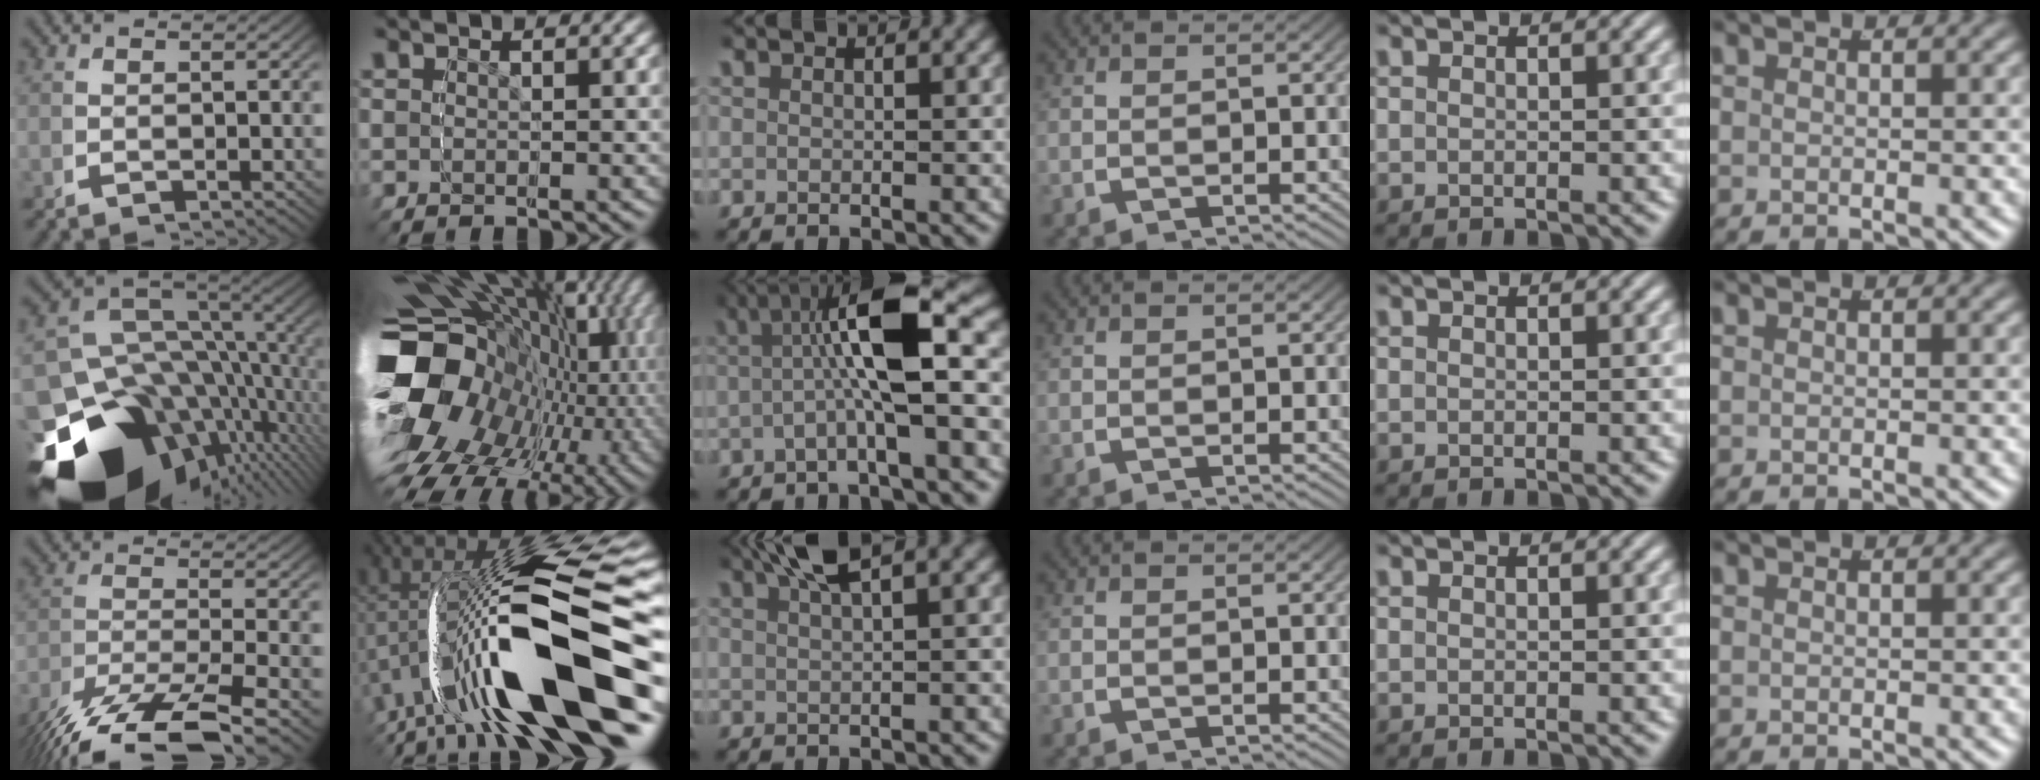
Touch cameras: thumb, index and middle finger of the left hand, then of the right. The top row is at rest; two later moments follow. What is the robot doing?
{"motion": "grasp_and_lifting", "object": "button"}